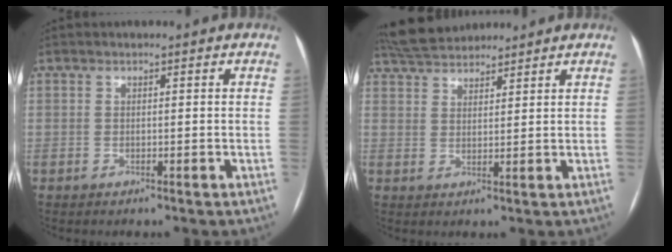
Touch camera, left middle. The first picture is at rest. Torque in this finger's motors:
{"motor_torque": [0.30, -0.52, -0.02, 0.00]}